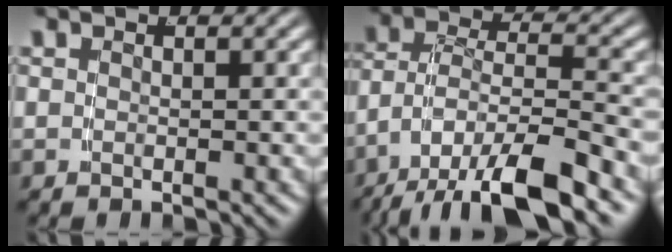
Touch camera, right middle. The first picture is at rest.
{"total": 7.5, "force": [-3.7, 3.5, 5.5], "torque": [-0.106, -0.032, -0.046]}